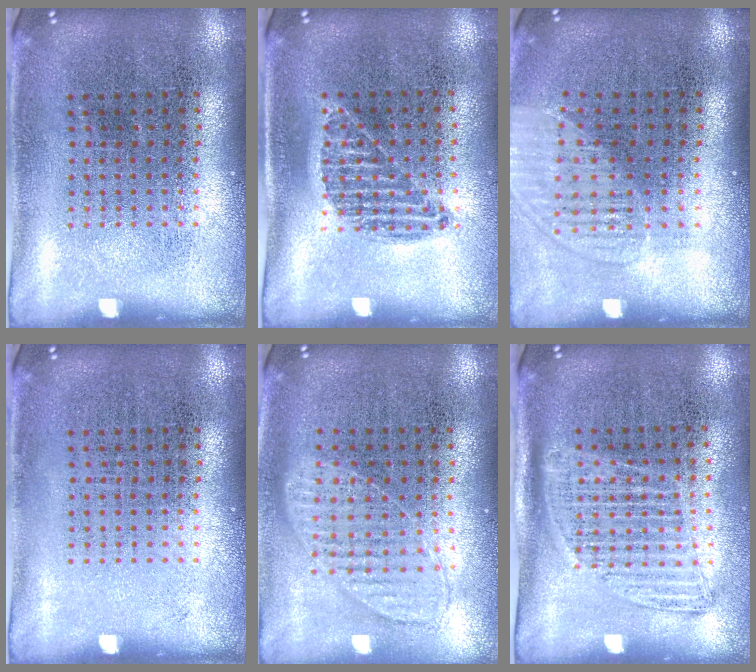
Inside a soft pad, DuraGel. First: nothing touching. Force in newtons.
{"total": 0.9, "press": 0.8, "slide": 0.4}
{"total": 1.2, "press": 1.1, "slide": 0.5}
{"total": 0.0}
{"total": 1.0, "press": 0.9, "slide": 0.2}
{"total": 1.4, "press": 1.2, "slide": 0.7}